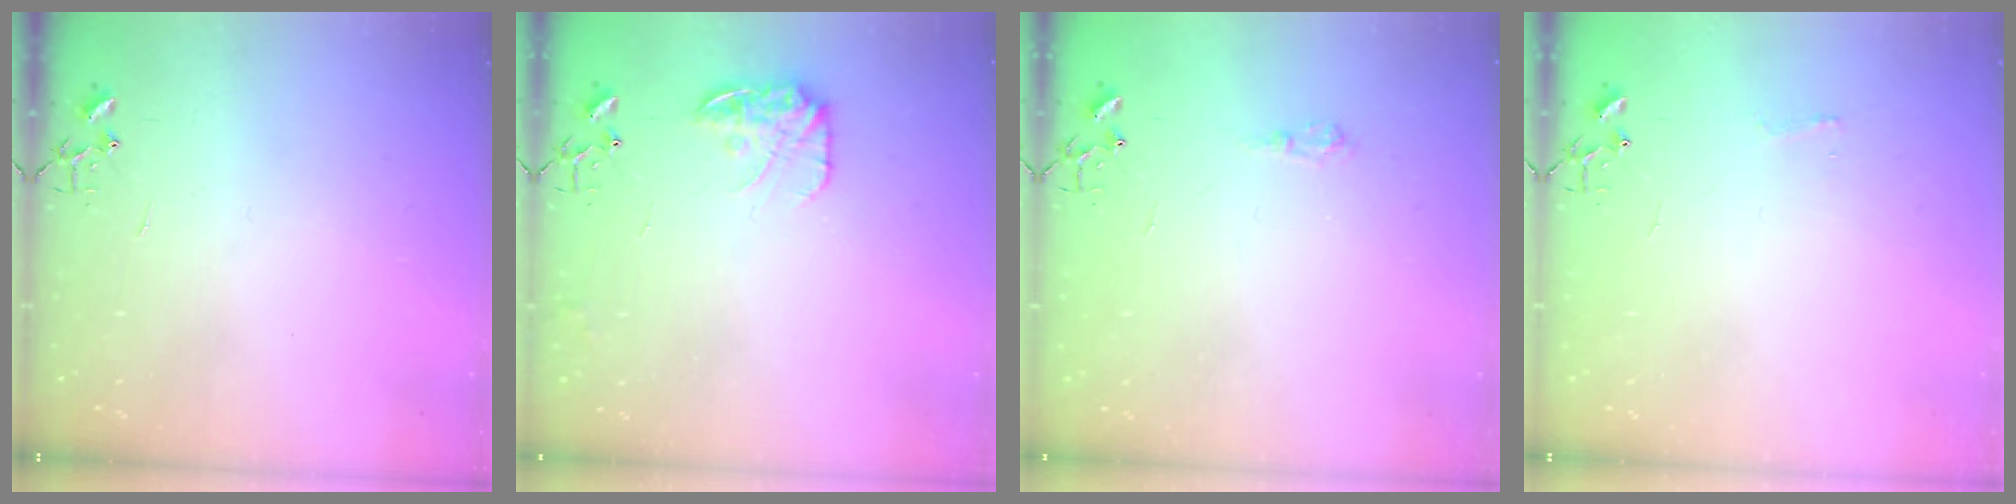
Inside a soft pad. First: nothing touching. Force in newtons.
{"total": 13.2, "press": 13.2, "slide": 0.6}
{"total": 5.8, "press": 5.8, "slide": 0.7}
{"total": 3.7, "press": 3.6, "slide": 0.5}